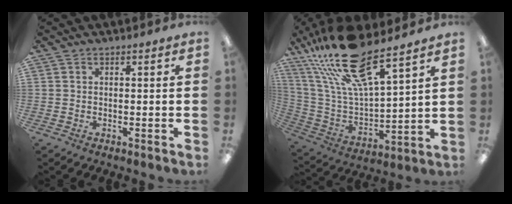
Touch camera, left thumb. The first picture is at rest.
{"total": 23.2, "force": [17.9, 5.8, 13.6], "torque": [-0.281, -0.107, 0.306]}